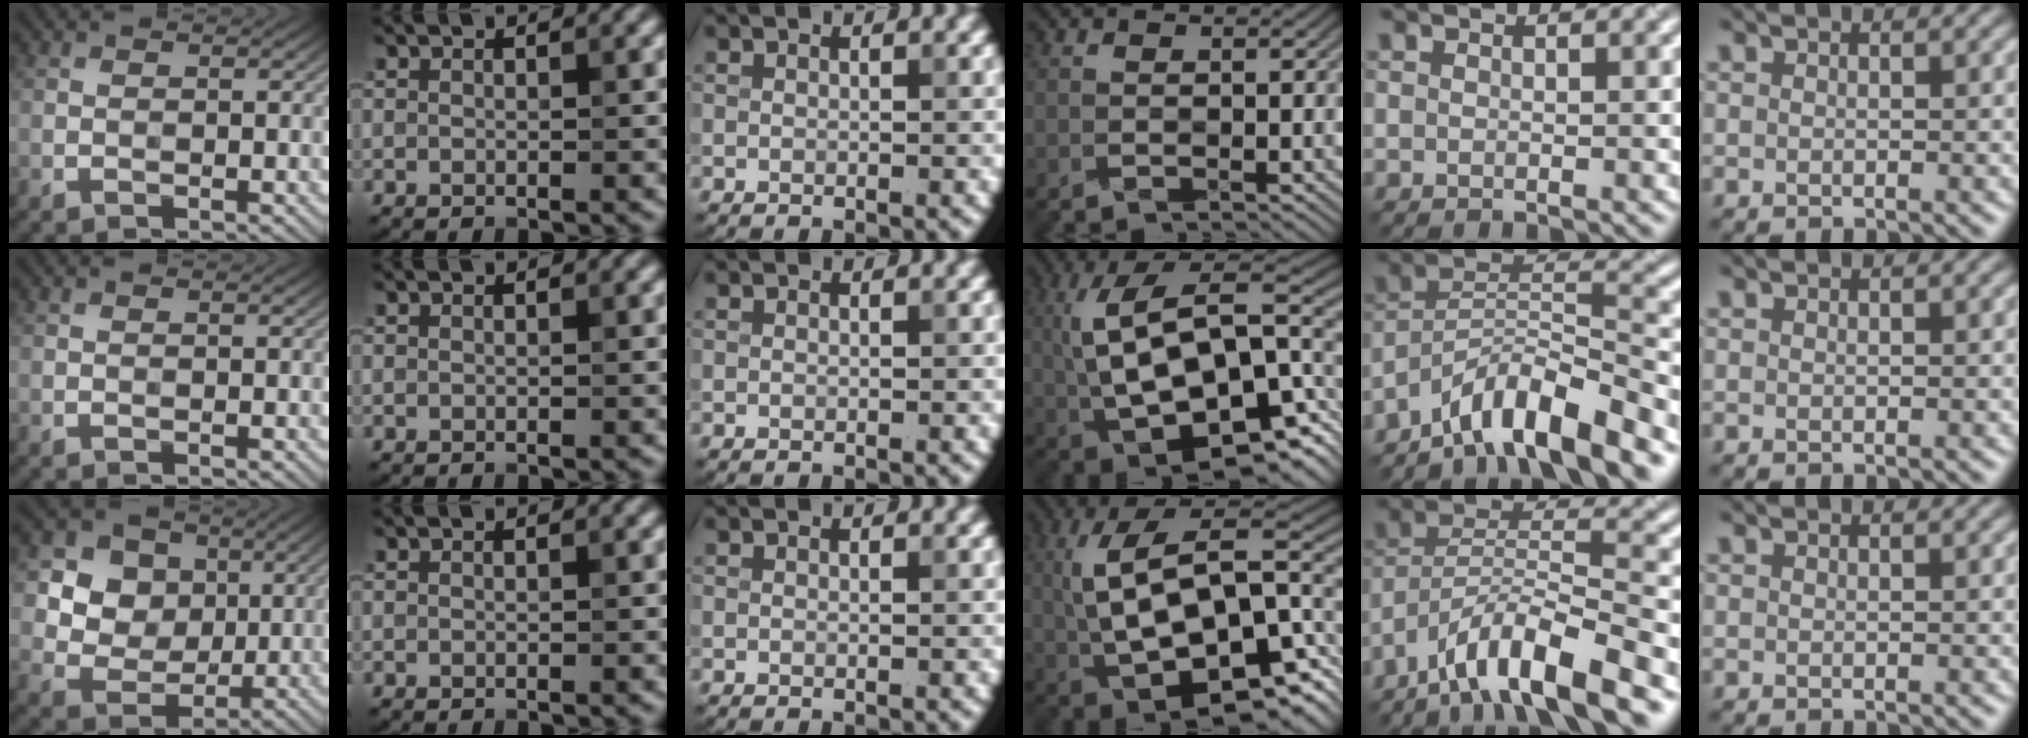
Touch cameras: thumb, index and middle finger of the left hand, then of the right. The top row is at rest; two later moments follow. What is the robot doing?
{"motion": "wrap", "object": "crepe paper"}